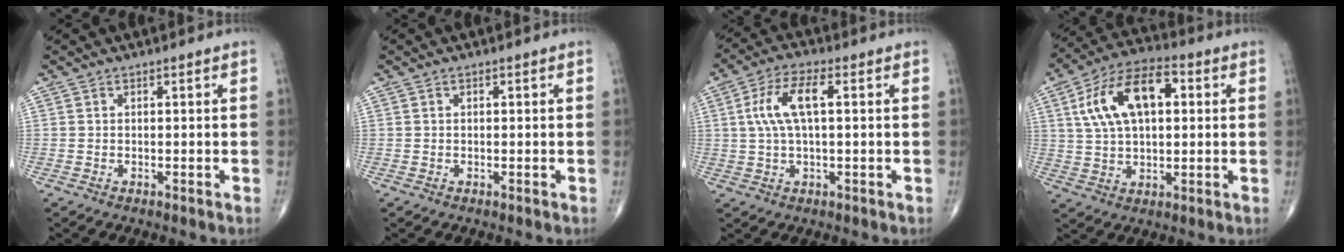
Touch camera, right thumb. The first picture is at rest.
{"total": 0.0}
{"total": 8.4, "force": [1.6, 3.1, 7.6], "torque": [-0.167, 0.022, 0.029]}
{"total": 15.3, "force": [3.9, 8.1, 12.4], "torque": [-0.222, 0.022, 0.066]}